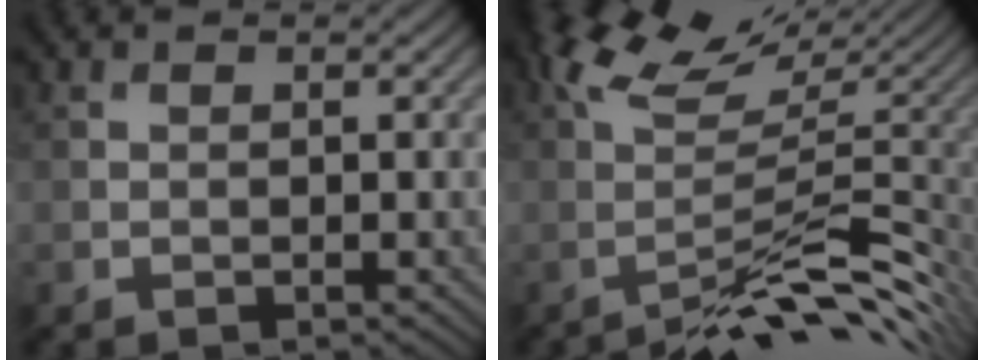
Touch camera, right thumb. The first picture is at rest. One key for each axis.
{"total": 9.9, "fx": -3.5, "fy": 1.6, "fz": 9.1, "tx": -0.147, "ty": 0.022, "tz": -0.043}